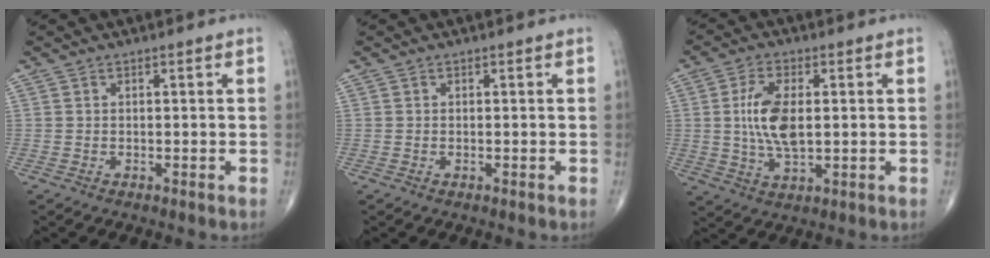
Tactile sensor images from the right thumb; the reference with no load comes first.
{"total": 0.0}
{"total": 9.4, "force": [0.8, 4.4, 8.2], "torque": [-0.165, -0.006, 0.018]}